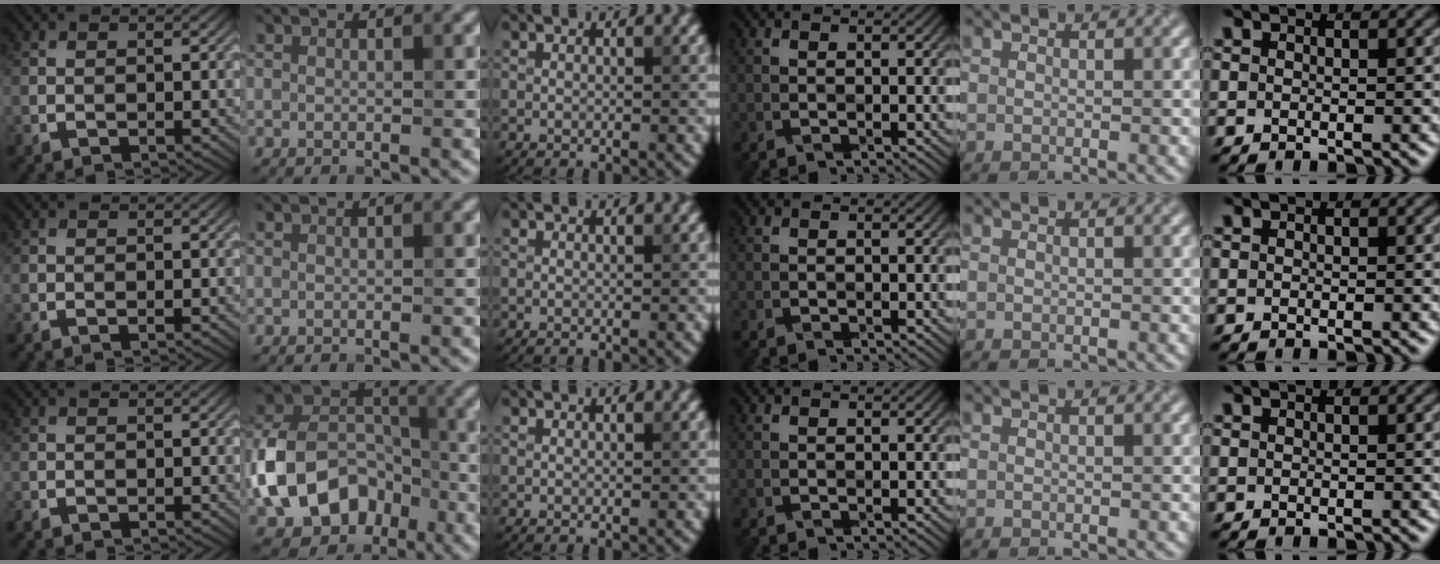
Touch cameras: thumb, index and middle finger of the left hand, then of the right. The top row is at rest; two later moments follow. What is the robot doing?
{"motion": "wrap", "object": "cellophane"}